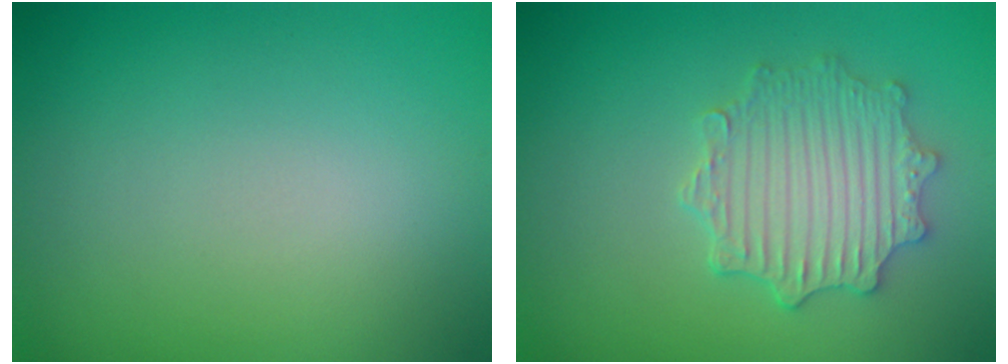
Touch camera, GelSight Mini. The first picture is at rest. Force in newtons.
{"total": 4.1, "press": 3.6, "slide": 2.0}